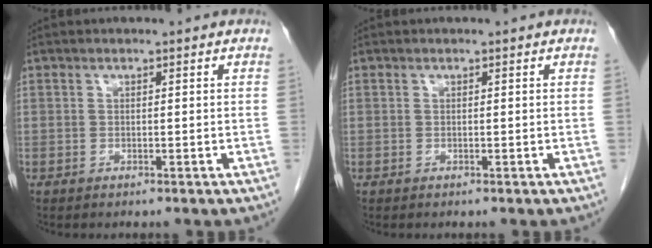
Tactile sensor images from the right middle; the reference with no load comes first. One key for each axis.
{"total": 0.0}